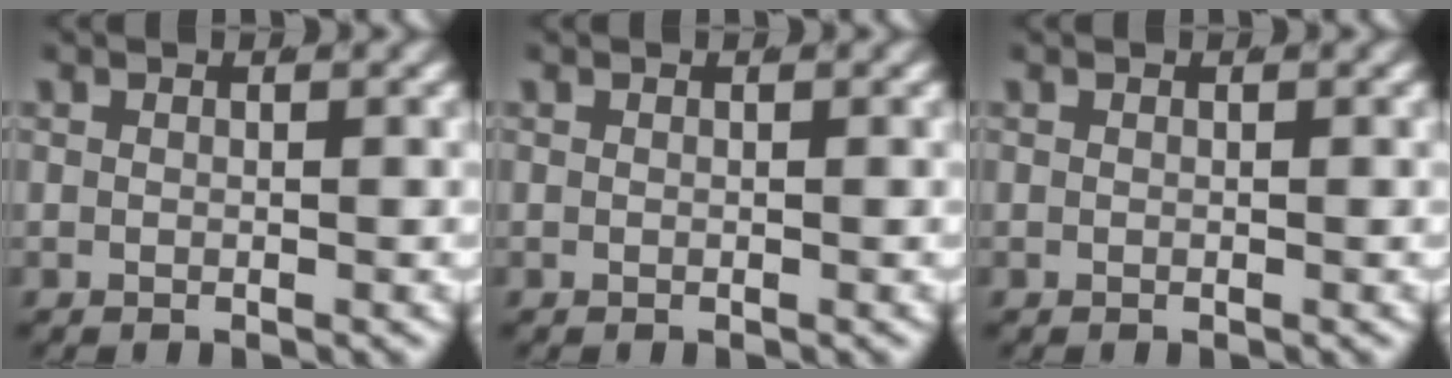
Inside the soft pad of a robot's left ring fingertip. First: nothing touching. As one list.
[{"total": 0.0}, {"total": 0.0}]